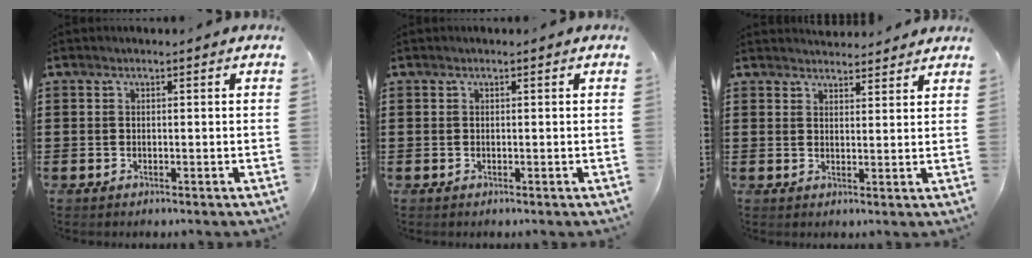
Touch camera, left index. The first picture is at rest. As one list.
[{"total": 0.0}, {"total": 2.7, "force": [2.7, 0.3, 0.0], "torque": [0.000, -0.011, 0.050]}]